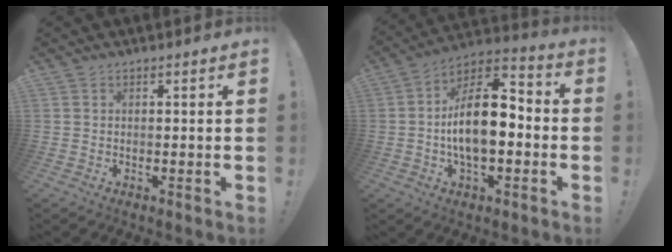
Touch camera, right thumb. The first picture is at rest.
{"total": 16.1, "force": [-2.2, 8.2, 13.7], "torque": [-0.241, 0.014, -0.039]}